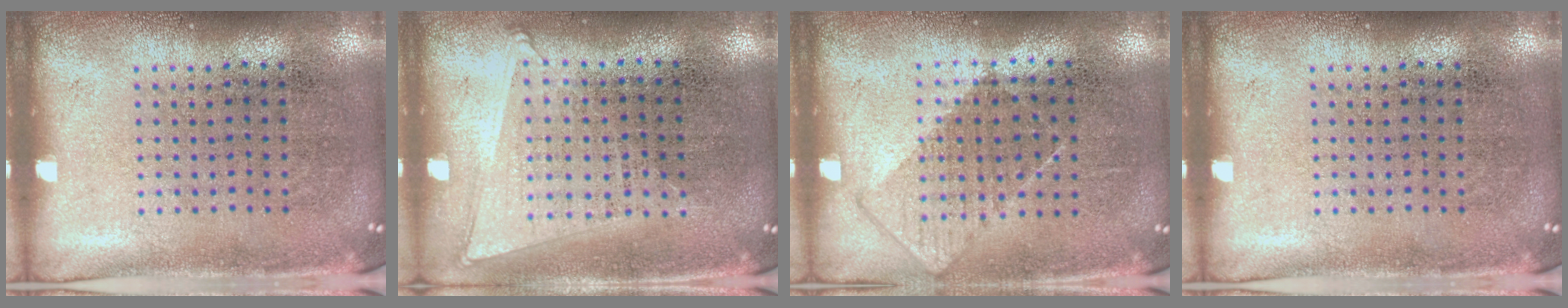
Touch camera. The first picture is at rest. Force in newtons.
{"total": 1.0, "press": 0.9, "slide": 0.5}
{"total": 0.9, "press": 0.7, "slide": 0.5}
{"total": 0.0}